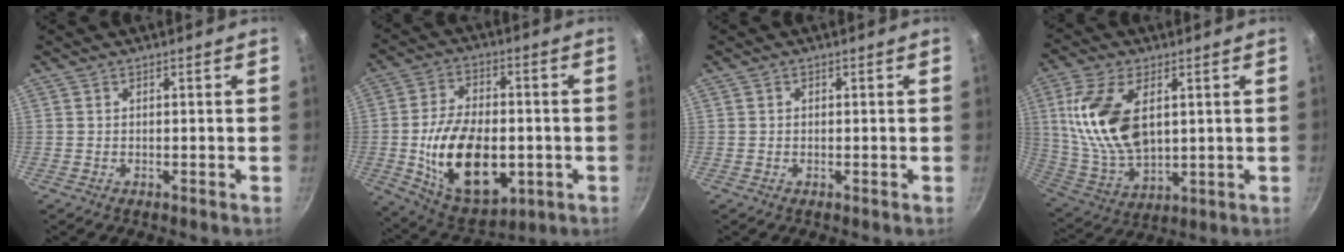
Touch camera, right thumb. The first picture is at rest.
{"total": 20.3, "force": [-3.3, 12.2, 15.9], "torque": [-0.258, 0.007, -0.041]}
{"total": 0.6, "force": [0.1, 0.6, 0.2], "torque": [-0.001, 0.004, 0.001]}
{"total": 16.8, "force": [4.0, 9.4, 13.4], "torque": [-0.249, -0.017, 0.089]}